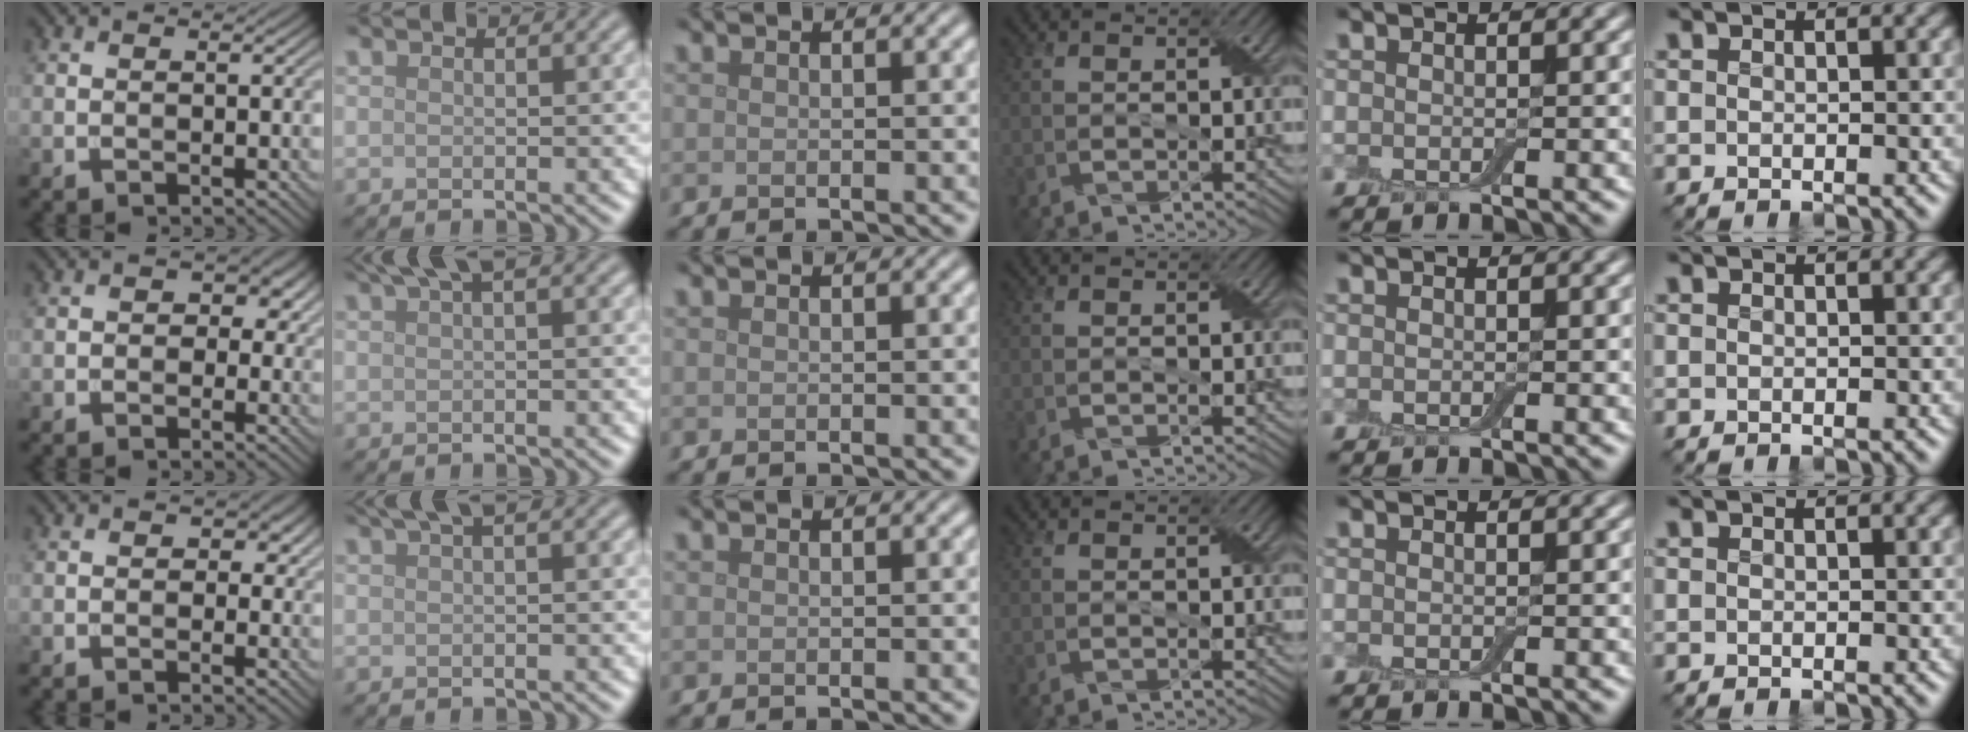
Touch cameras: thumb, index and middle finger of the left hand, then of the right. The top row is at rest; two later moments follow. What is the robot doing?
{"motion": "peel", "object": "small bumper sticker"}